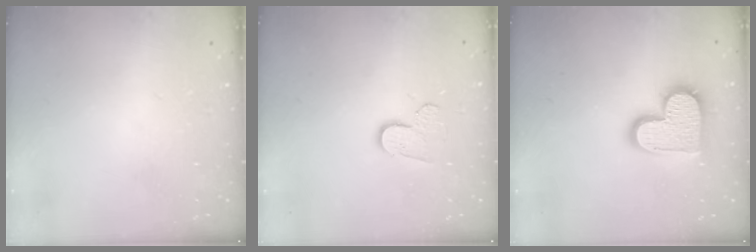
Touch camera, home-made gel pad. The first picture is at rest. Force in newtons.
{"total": 6.3, "press": 6.3, "slide": 0.5}
{"total": 15.1, "press": 15.1, "slide": 1.1}